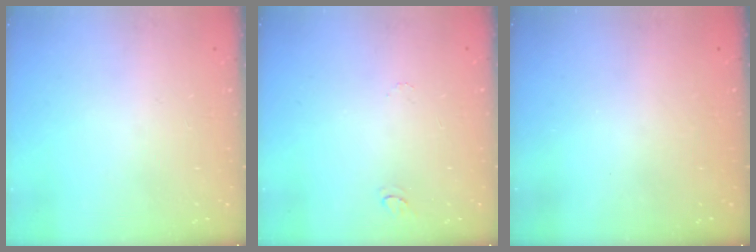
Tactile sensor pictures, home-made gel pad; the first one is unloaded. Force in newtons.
{"total": 4.1, "press": 4.1, "slide": 0.3}
{"total": 0.0}